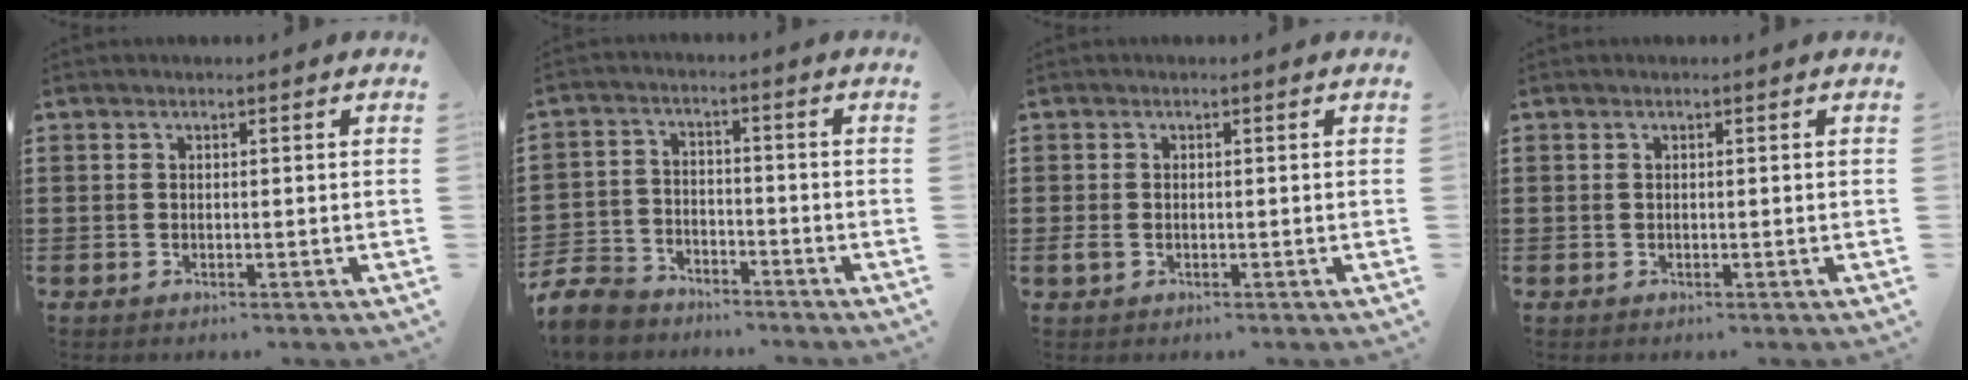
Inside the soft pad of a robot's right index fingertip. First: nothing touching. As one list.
[{"total": 7.1, "force": [-6.6, 2.1, 1.4], "torque": [-0.058, 0.008, -0.138]}, {"total": 1.2, "force": [-0.4, 0.7, 0.8], "torque": [-0.027, -0.004, -0.009]}, {"total": 0.0}]